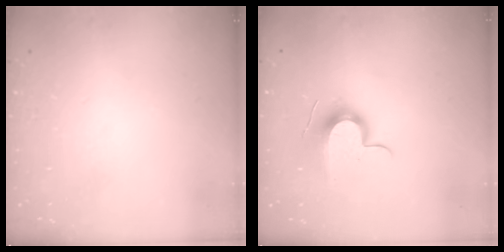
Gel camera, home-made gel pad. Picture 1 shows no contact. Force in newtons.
{"total": 11.7, "press": 11.6, "slide": 0.6}